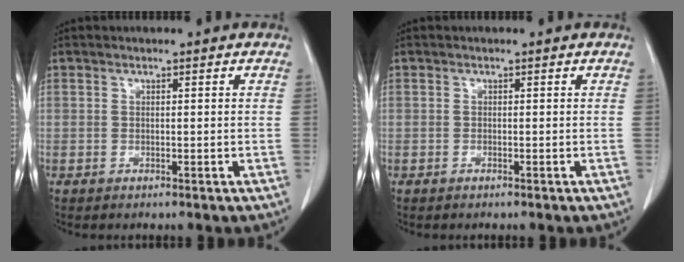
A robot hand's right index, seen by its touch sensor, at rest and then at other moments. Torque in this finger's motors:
{"motor_torque": [-0.06, 0.10, 0.01, 0.00]}